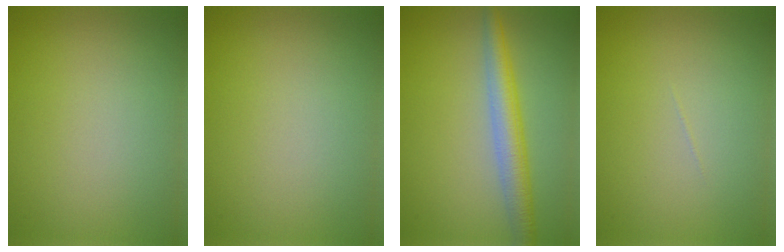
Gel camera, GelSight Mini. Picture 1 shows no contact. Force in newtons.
{"total": 0.0}
{"total": 4.1, "press": 4.1, "slide": 0.0}
{"total": 0.0}